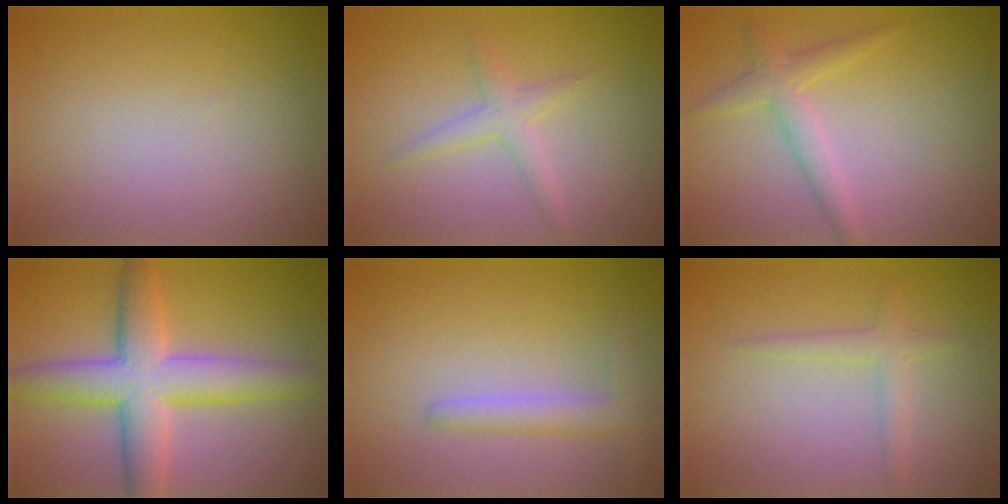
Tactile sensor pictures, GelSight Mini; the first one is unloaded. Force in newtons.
{"total": 2.0, "press": 2.0, "slide": 0.1}
{"total": 2.4, "press": 2.4, "slide": 0.1}
{"total": 7.3, "press": 7.3, "slide": 0.3}
{"total": 2.4, "press": 2.4, "slide": 0.3}
{"total": 1.8, "press": 1.8, "slide": 0.2}